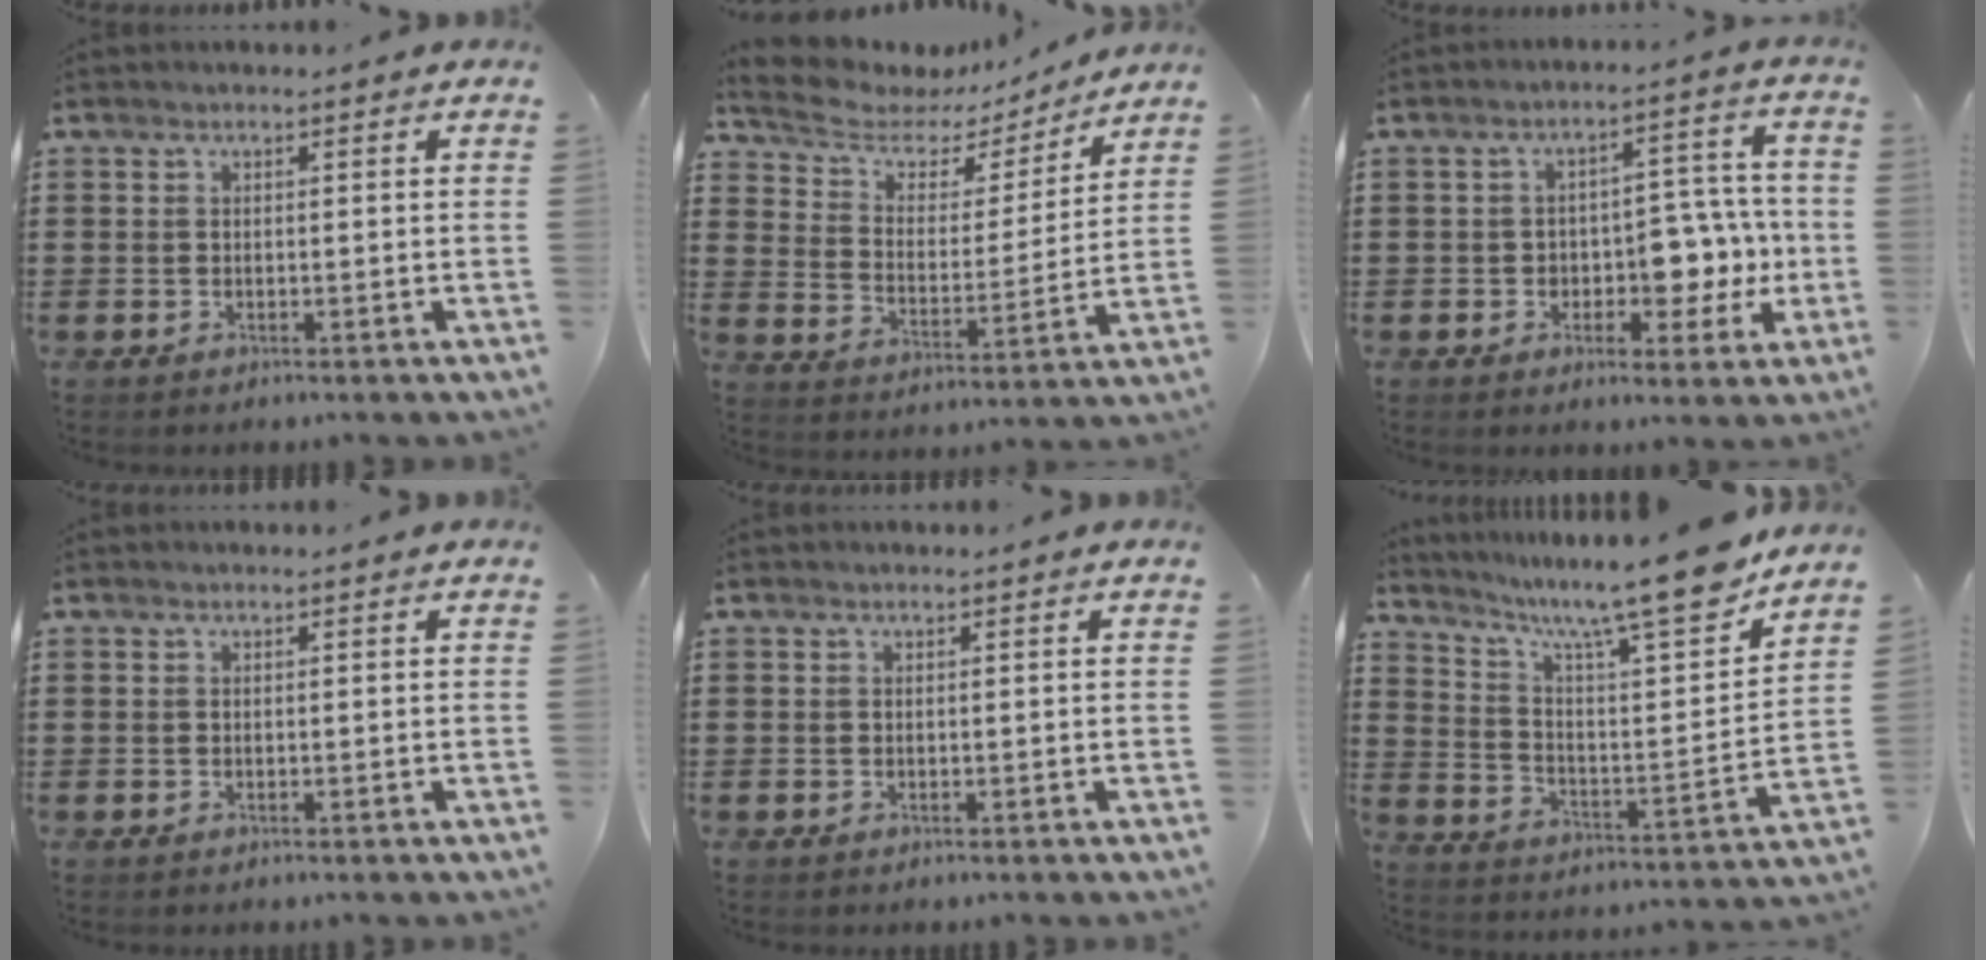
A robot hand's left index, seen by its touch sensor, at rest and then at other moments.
{"total": 5.7, "force": [4.7, 2.9, 1.4], "torque": [-0.061, -0.027, 0.078]}
{"total": 6.8, "force": [-1.4, 5.0, 4.5], "torque": [-0.075, 0.009, -0.027]}
{"total": 0.0}
{"total": 0.0}
{"total": 12.8, "force": [10.5, 0.9, 7.2], "torque": [-0.143, -0.070, 0.169]}